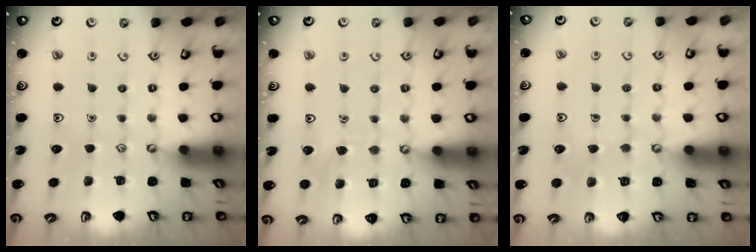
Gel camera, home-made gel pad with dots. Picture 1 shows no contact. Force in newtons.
{"total": 4.7, "press": 4.7, "slide": 0.4}
{"total": 3.0, "press": 3.0, "slide": 0.2}